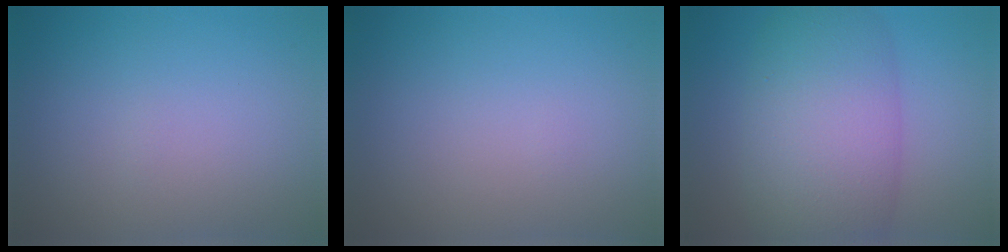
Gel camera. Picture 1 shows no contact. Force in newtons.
{"total": 0.0}
{"total": 10.1, "press": 10.1, "slide": 0.3}